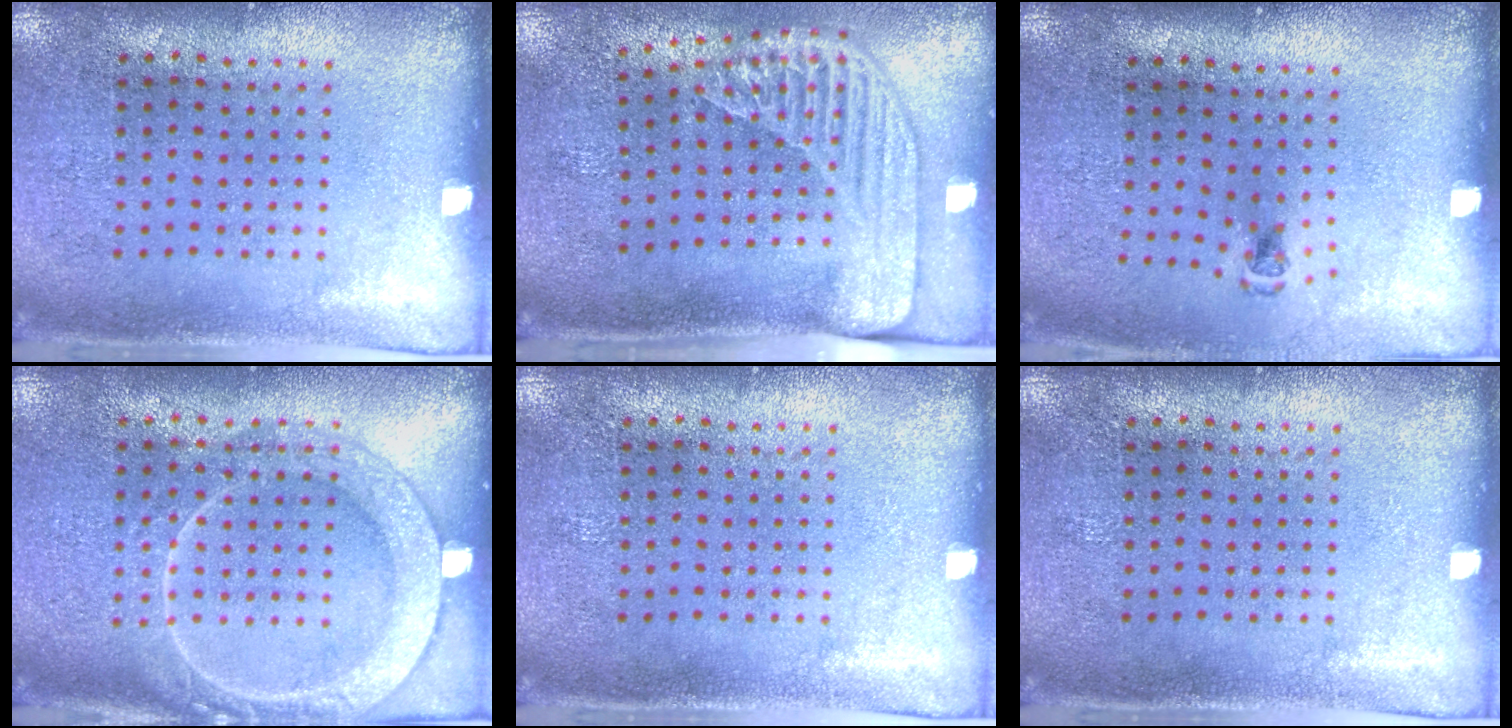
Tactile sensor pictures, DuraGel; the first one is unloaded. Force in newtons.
{"total": 2.3, "press": 1.7, "slide": 1.5}
{"total": 0.5, "press": 0.4, "slide": 0.3}
{"total": 3.1, "press": 3.1, "slide": 0.4}
{"total": 0.0}
{"total": 0.0}